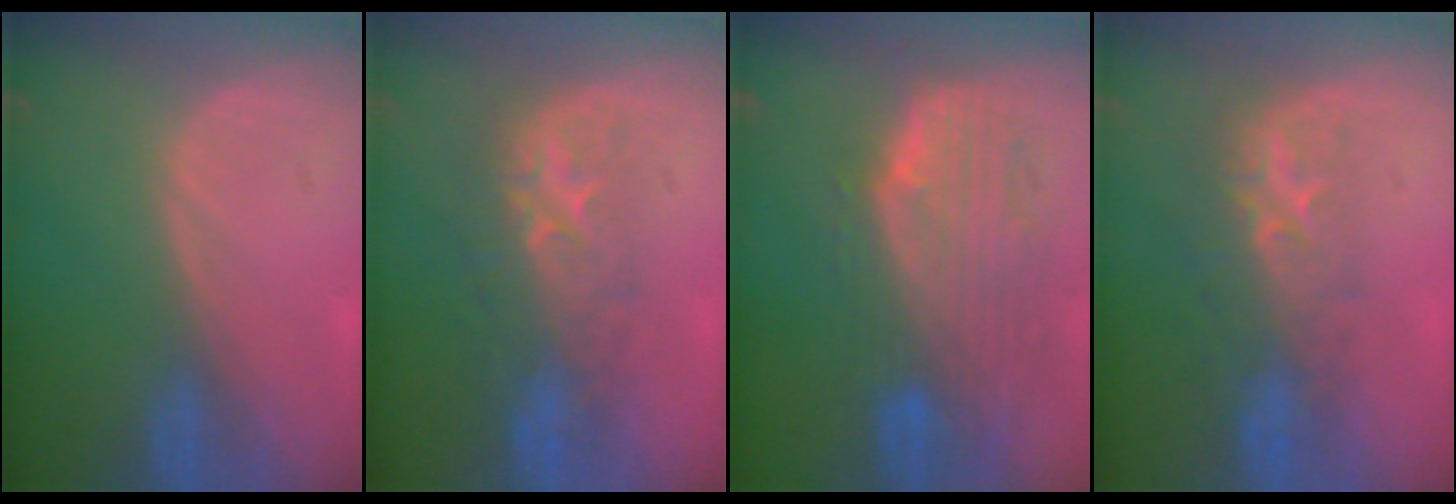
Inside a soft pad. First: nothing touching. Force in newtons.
{"total": 8.0, "press": 7.8, "slide": 2.1}
{"total": 10.4, "press": 9.1, "slide": 5.2}
{"total": 8.2, "press": 7.4, "slide": 3.7}